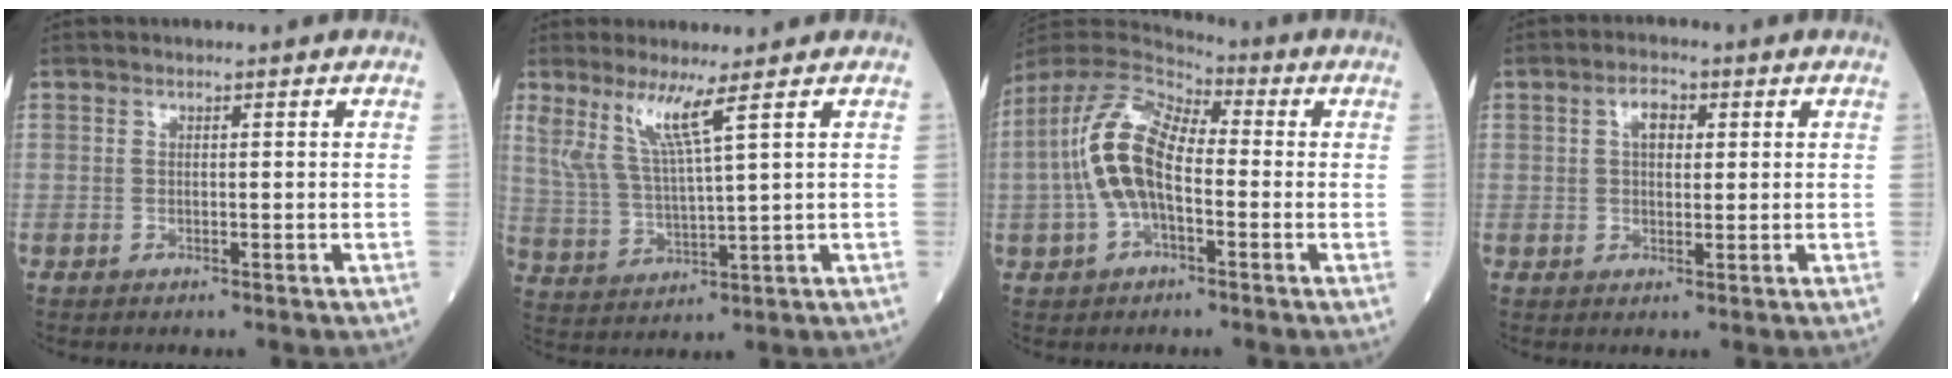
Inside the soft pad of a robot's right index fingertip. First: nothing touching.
{"total": 7.0, "force": [4.1, -0.6, 5.6], "torque": [-0.121, -0.007, 0.092]}
{"total": 12.0, "force": [-1.2, 5.6, 10.6], "torque": [-0.239, 0.029, -0.027]}
{"total": 3.5, "force": [1.0, 2.0, 2.7], "torque": [-0.048, 0.010, 0.015]}